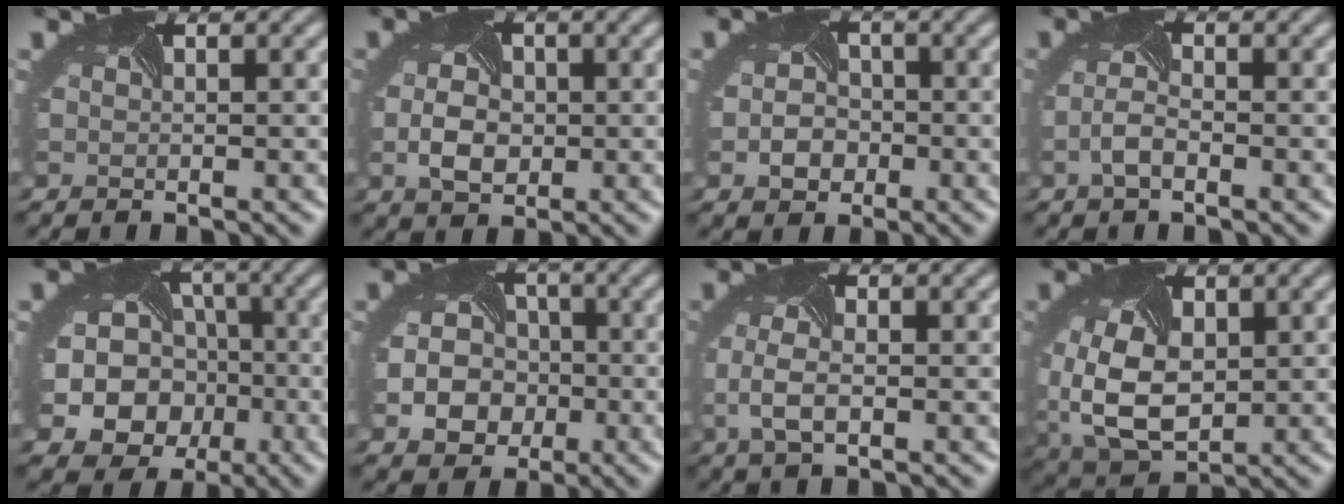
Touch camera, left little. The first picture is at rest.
{"total": 3.3, "force": [-0.9, 2.3, 2.2], "torque": [-0.051, -0.001, -0.010]}
{"total": 2.7, "force": [-1.2, 2.1, 1.2], "torque": [-0.025, -0.002, -0.018]}
{"total": 1.9, "force": [-1.5, 0.4, 1.1], "torque": [-0.038, -0.001, -0.023]}
{"total": 14.2, "force": [-4.0, 12.5, 5.3], "torque": [-0.133, -0.032, -0.065]}
{"total": 5.7, "force": [-1.9, 4.8, 2.5], "torque": [-0.037, -0.020, -0.023]}
{"total": 2.6, "force": [-1.0, 1.1, 2.1], "torque": [-0.064, -0.003, -0.012]}
{"total": 8.0, "force": [-1.2, 5.3, 5.9], "torque": [-0.167, -0.019, -0.003]}